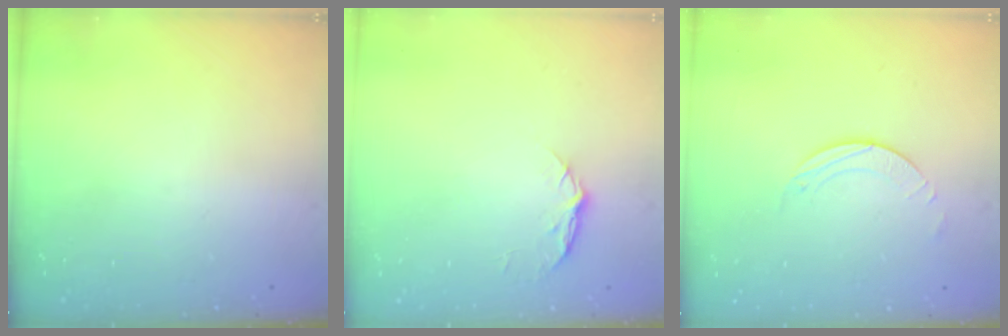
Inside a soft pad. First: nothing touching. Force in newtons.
{"total": 5.2, "press": 5.2, "slide": 0.7}
{"total": 2.0, "press": 2.0, "slide": 0.2}